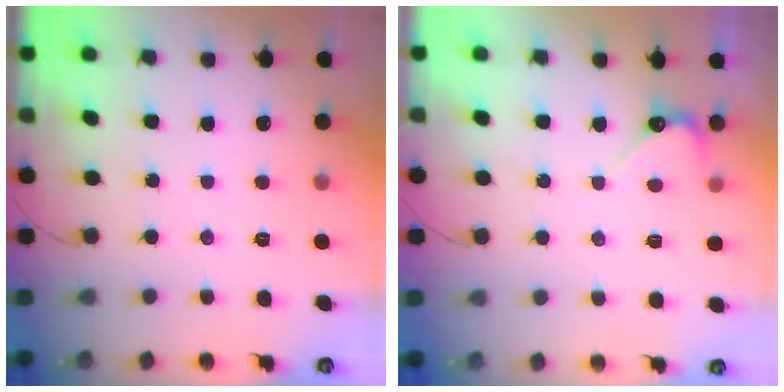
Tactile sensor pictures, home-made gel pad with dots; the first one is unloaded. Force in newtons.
{"total": 2.9, "press": 2.9, "slide": 0.3}